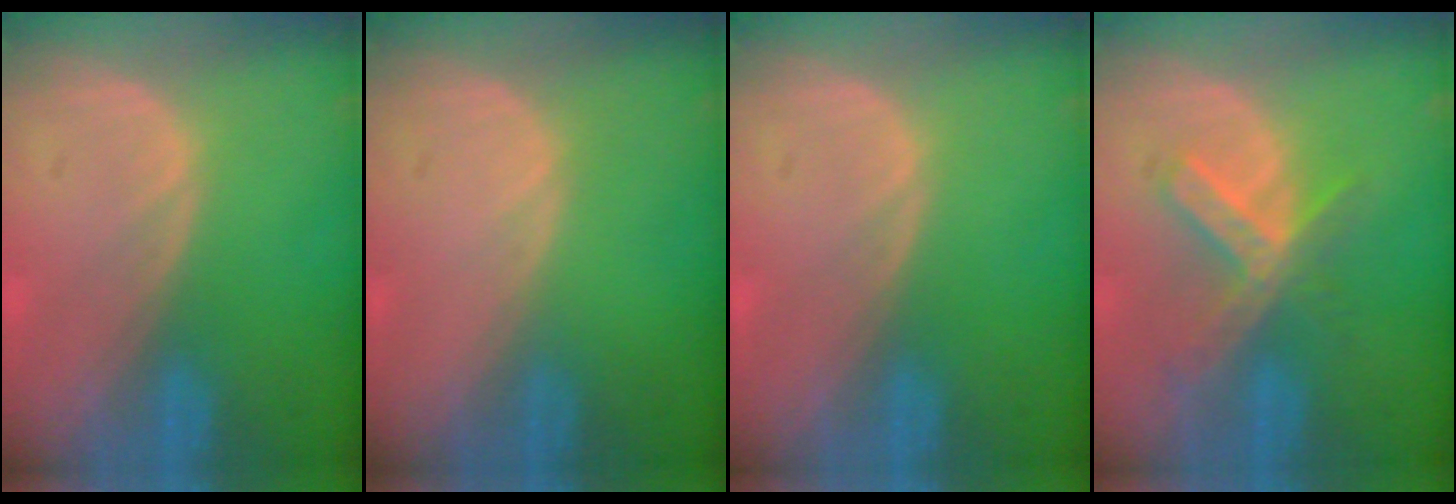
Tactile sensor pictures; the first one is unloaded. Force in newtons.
{"total": 0.0}
{"total": 0.0}
{"total": 6.5, "press": 5.9, "slide": 2.8}